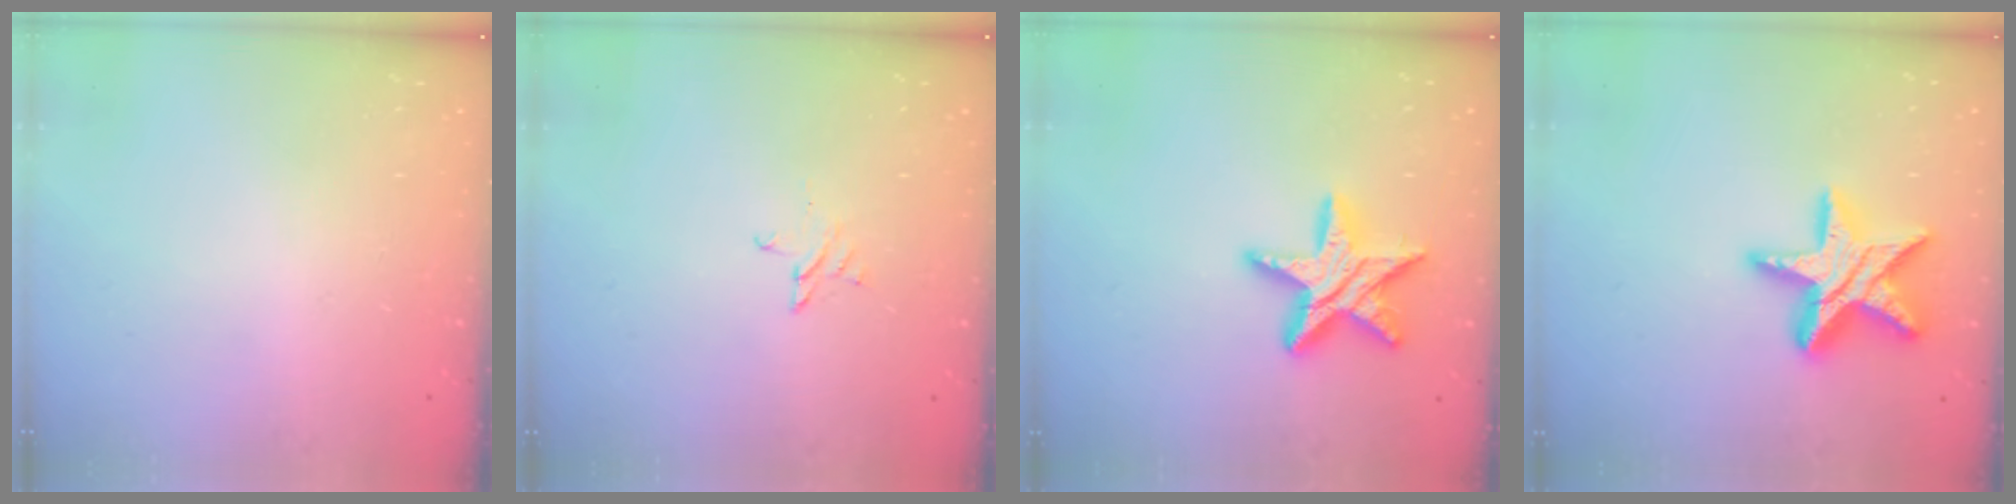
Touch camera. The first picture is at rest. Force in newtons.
{"total": 2.6, "press": 2.6, "slide": 0.2}
{"total": 14.2, "press": 14.2, "slide": 1.0}
{"total": 17.0, "press": 17.0, "slide": 1.3}